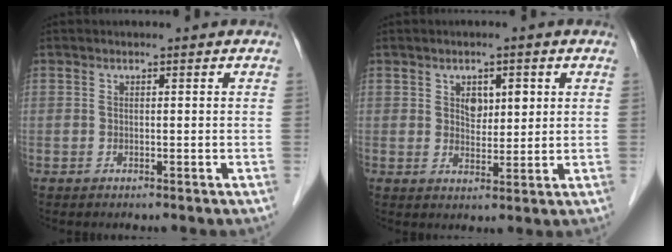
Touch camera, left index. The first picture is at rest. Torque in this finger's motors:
{"motor_torque": [0.03, -0.04, 0.06, 0.05]}